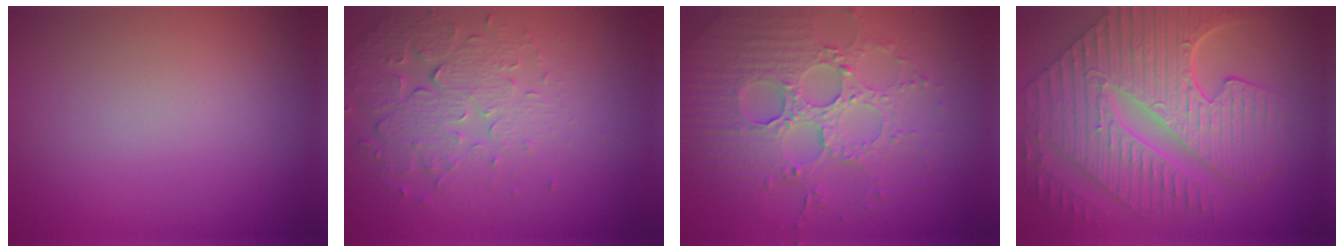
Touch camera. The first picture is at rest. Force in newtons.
{"total": 5.3, "press": 3.5, "slide": 3.9}
{"total": 5.2, "press": 4.6, "slide": 2.3}
{"total": 10.1, "press": 7.1, "slide": 7.1}